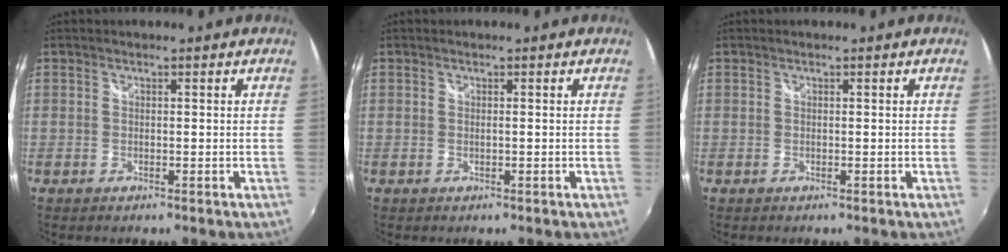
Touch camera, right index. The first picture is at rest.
{"total": 0.0}
{"total": 0.0}